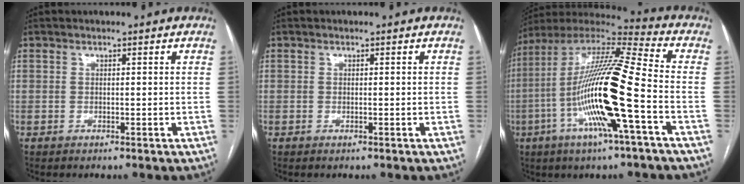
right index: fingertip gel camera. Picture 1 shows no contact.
{"total": 0.0}
{"total": 20.3, "force": [-5.2, 0.7, 19.6], "torque": [-0.388, -0.008, -0.105]}